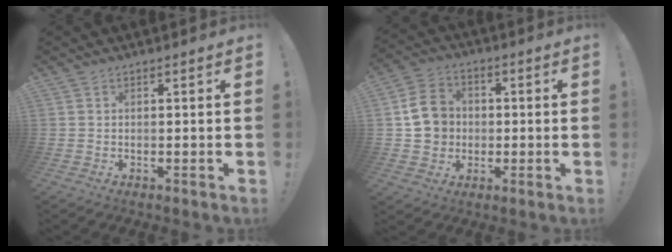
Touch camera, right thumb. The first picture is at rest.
{"total": 11.4, "force": [0.4, 10.3, 5.0], "torque": [-0.064, 0.018, 0.018]}